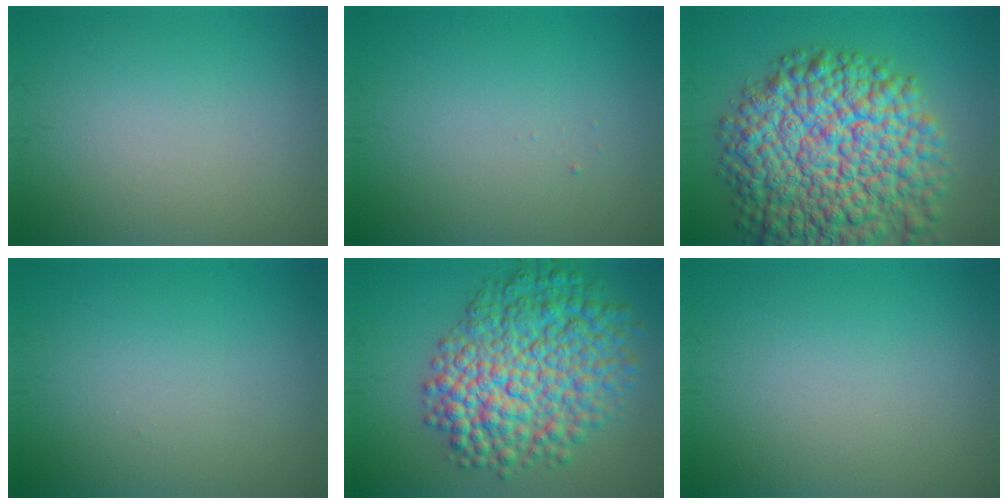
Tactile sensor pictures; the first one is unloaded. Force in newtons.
{"total": 0.0}
{"total": 15.7, "press": 15.6, "slide": 0.7}
{"total": 0.0}
{"total": 10.9, "press": 10.9, "slide": 0.2}
{"total": 0.0}